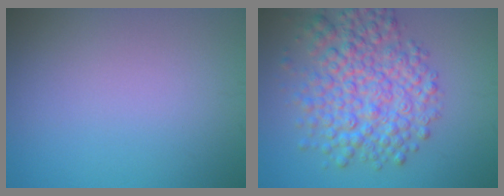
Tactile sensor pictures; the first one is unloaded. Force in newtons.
{"total": 7.4, "press": 7.4, "slide": 0.2}